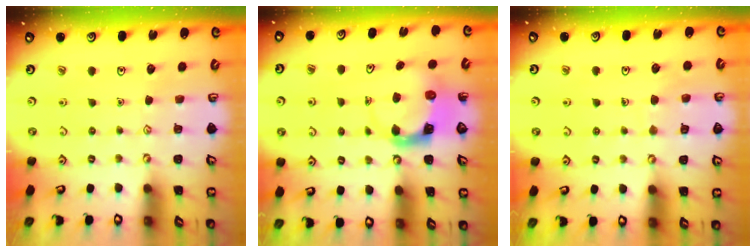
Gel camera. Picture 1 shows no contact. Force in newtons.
{"total": 3.7, "press": 3.6, "slide": 0.6}
{"total": 4.9, "press": 4.9, "slide": 0.4}